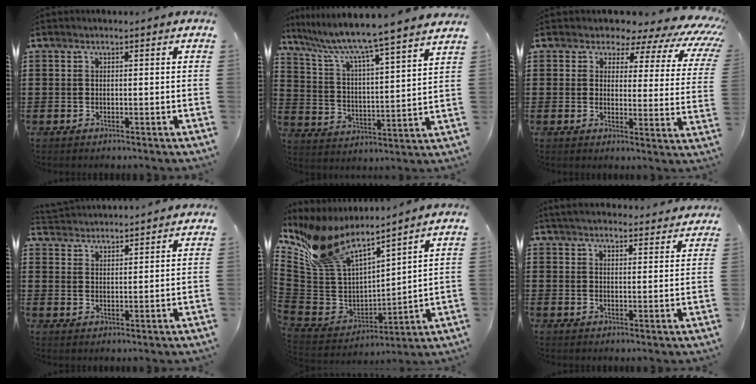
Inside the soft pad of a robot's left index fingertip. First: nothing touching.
{"total": 7.2, "force": [6.3, -0.9, 3.2], "torque": [-0.091, -0.054, 0.097]}
{"total": 4.0, "force": [2.6, 2.3, 2.0], "torque": [-0.040, -0.019, 0.035]}
{"total": 3.1, "force": [3.1, 0.0, -0.4], "torque": [-0.005, -0.013, 0.057]}
{"total": 9.8, "force": [8.2, 2.9, 4.3], "torque": [-0.132, -0.056, 0.145]}
{"total": 4.0, "force": [3.9, 0.1, 0.8], "torque": [-0.027, -0.013, 0.072]}